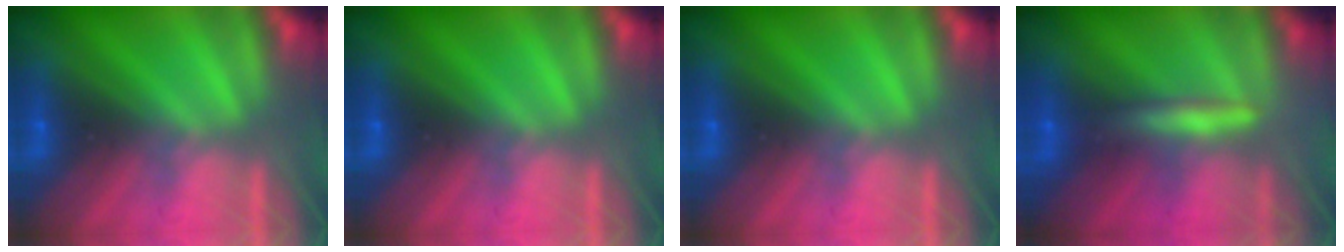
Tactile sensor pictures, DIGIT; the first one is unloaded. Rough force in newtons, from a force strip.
{"total": 0.0}
{"total": 0.0}
{"total": 2.5}